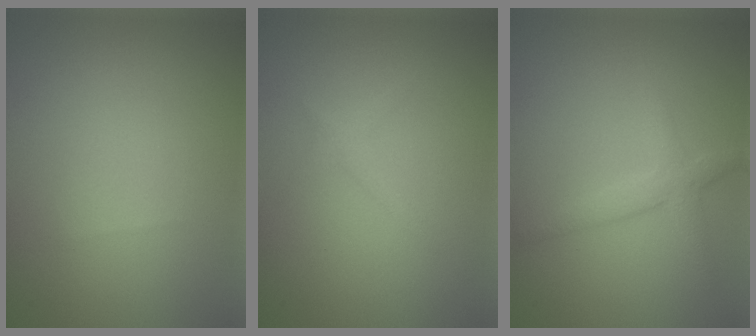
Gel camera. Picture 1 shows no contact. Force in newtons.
{"total": 1.1, "press": 1.1, "slide": 0.0}
{"total": 2.5, "press": 2.5, "slide": 0.1}